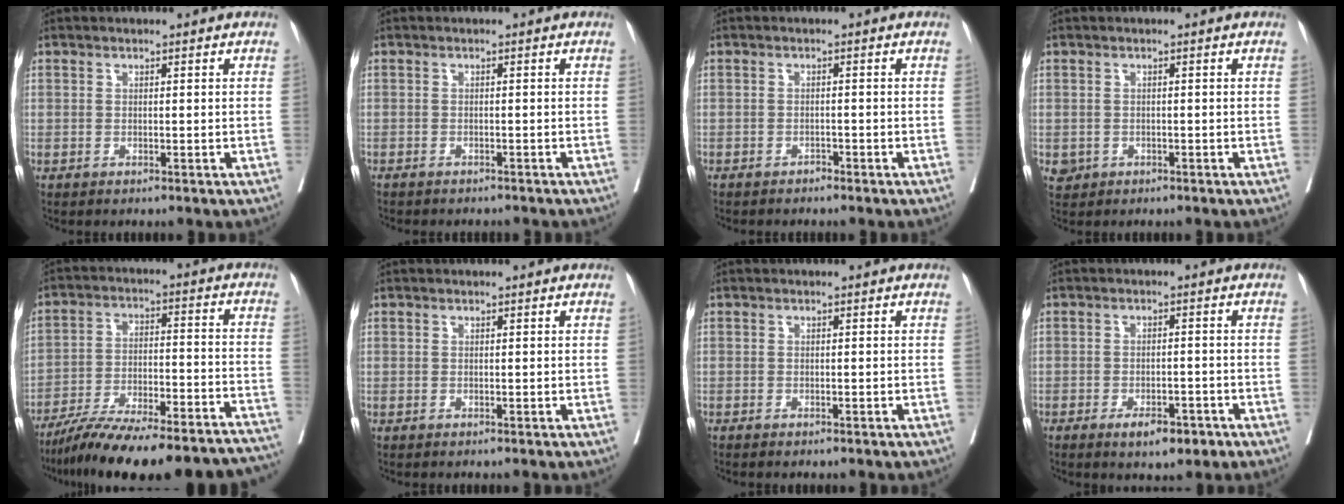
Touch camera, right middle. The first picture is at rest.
{"total": 4.5, "force": [-4.1, 1.2, 1.5], "torque": [-0.017, -0.002, -0.051]}
{"total": 0.8, "force": [-0.7, 0.3, 0.2], "torque": [-0.003, 0.001, -0.014]}
{"total": 1.8, "force": [-0.5, 1.7, 0.4], "torque": [-0.005, 0.004, 0.000]}
{"total": 25.6, "force": [-22.3, 3.7, 12.0], "torque": [-0.128, 0.001, -0.322]}
{"total": 0.0}
{"total": 0.7, "force": [-0.5, 0.3, 0.3], "torque": [-0.008, -0.001, -0.008]}
{"total": 4.8, "force": [-2.9, 1.9, 3.3], "torque": [-0.046, 0.001, -0.035]}